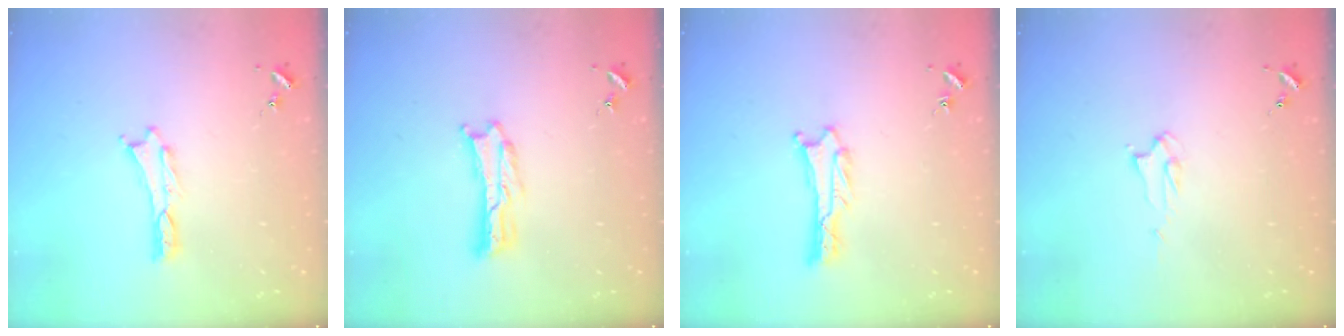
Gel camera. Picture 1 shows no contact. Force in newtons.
{"total": 1.0, "press": 1.0, "slide": 0.2}
{"total": 1.3, "press": 1.3, "slide": 0.0}
{"total": 2.2, "press": 2.2, "slide": 0.2}